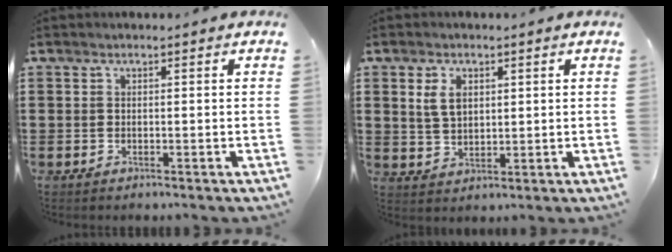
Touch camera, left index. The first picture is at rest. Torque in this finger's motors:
{"motor_torque": [0.40, 0.40, 0.40, 0.10]}